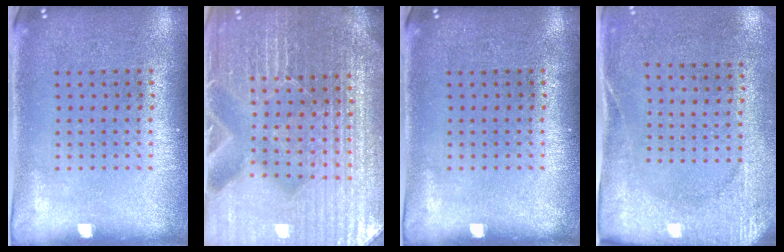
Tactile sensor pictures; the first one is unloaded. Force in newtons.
{"total": 5.5, "press": 5.1, "slide": 2.2}
{"total": 0.0}
{"total": 2.6, "press": 2.0, "slide": 1.6}